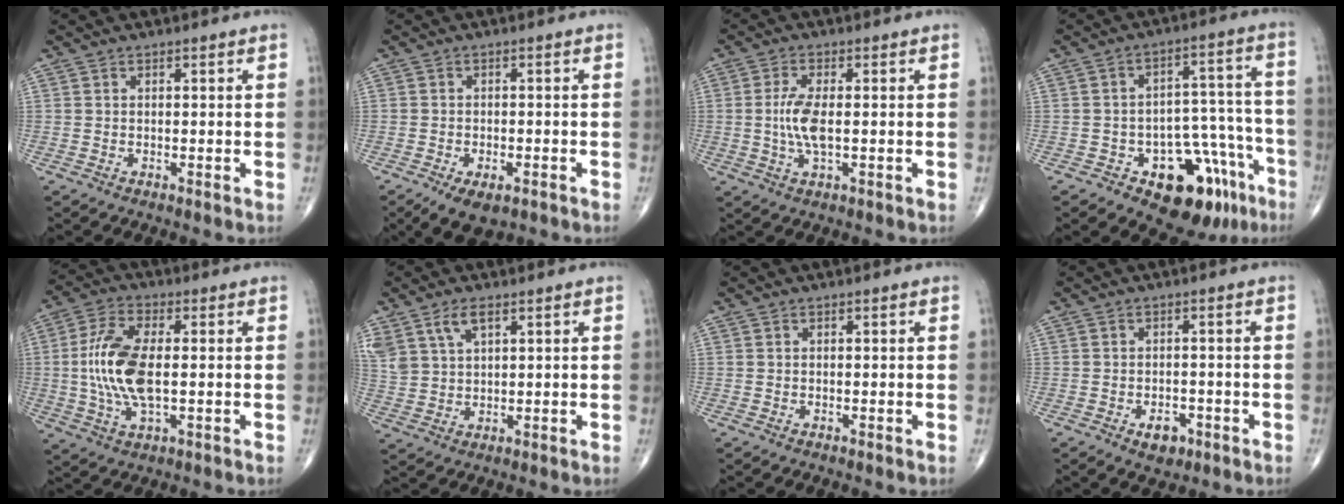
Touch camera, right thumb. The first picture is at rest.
{"total": 6.6, "force": [-3.9, 3.3, 4.3], "torque": [-0.066, 0.004, -0.057]}
{"total": 5.9, "force": [-0.2, 2.1, 5.5], "torque": [-0.127, -0.003, -0.007]}
{"total": 16.1, "force": [-9.0, 8.6, 10.3], "torque": [-0.078, 0.085, -0.117]}
{"total": 12.9, "force": [-0.2, 5.8, 11.5], "torque": [-0.247, 0.006, -0.004]}
{"total": 8.2, "force": [4.4, 4.5, 5.2], "torque": [-0.114, -0.007, 0.096]}
{"total": 0.0}
{"total": 3.9, "force": [-1.9, 2.5, 2.2], "torque": [-0.017, 0.010, -0.023]}